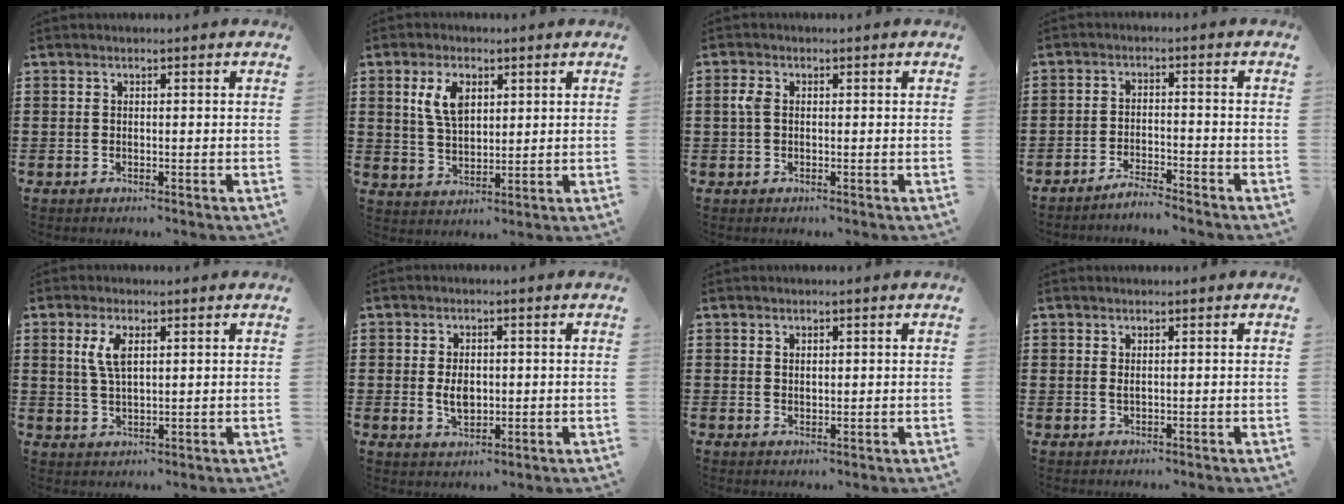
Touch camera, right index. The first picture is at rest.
{"total": 6.0, "force": [2.3, 3.3, 4.5], "torque": [-0.100, 0.013, 0.039]}
{"total": 2.3, "force": [0.2, 1.4, 1.8], "torque": [-0.046, 0.005, -0.001]}
{"total": 2.8, "force": [-2.8, -0.1, 0.3], "torque": [-0.010, 0.003, -0.058]}
{"total": 4.6, "force": [1.6, 1.8, 3.9], "torque": [-0.084, 0.007, 0.026]}
{"total": 3.9, "force": [0.0, 2.4, 3.1], "torque": [-0.062, 0.001, -0.005]}
{"total": 1.0, "force": [0.7, 0.6, 0.4], "torque": [-0.008, 0.002, 0.013]}
{"total": 0.7, "force": [0.4, 0.2, 0.5], "torque": [-0.012, 0.001, 0.008]}